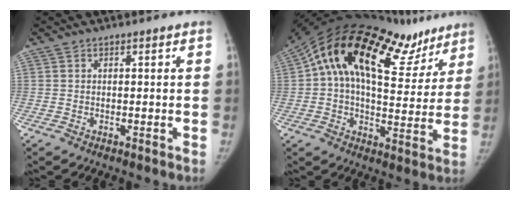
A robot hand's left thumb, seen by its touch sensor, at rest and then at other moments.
{"total": 26.9, "force": [15.3, 13.6, 17.4], "torque": [-0.255, 0.017, 0.233]}